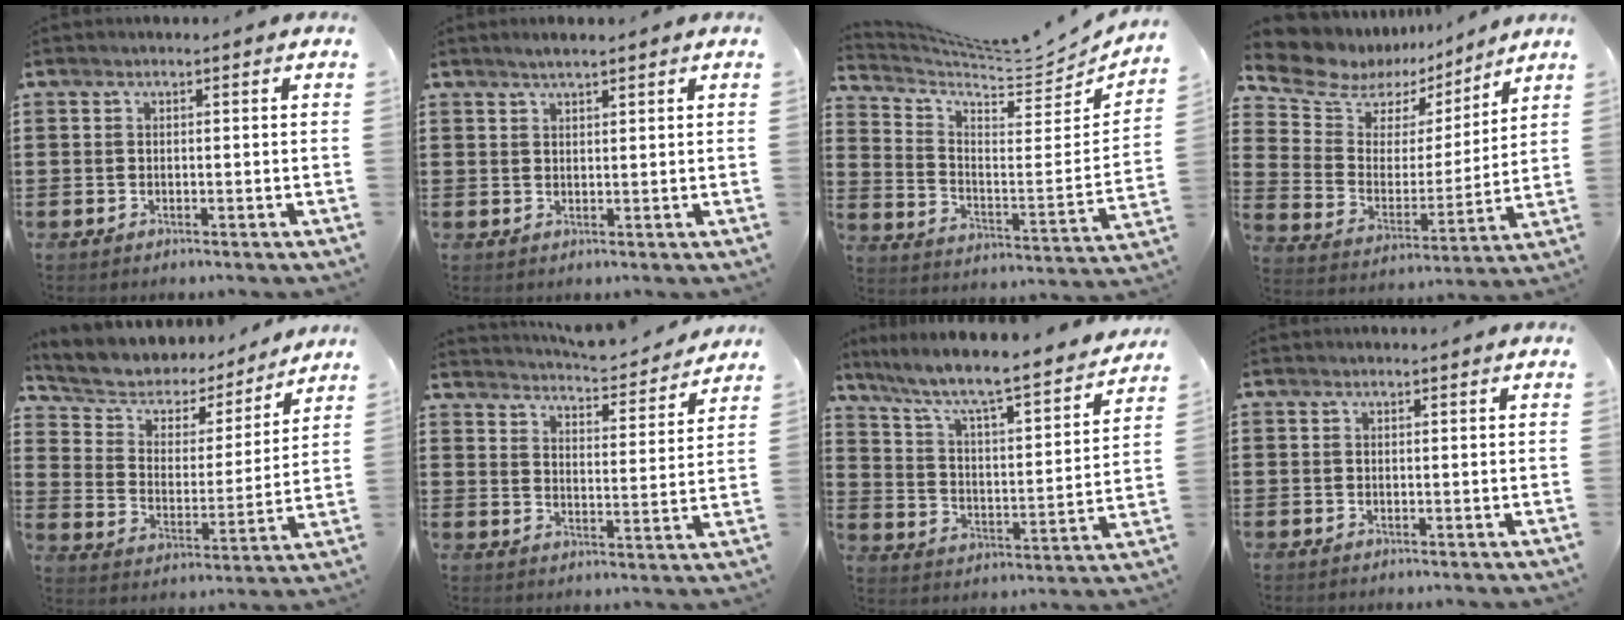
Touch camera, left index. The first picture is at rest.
{"total": 1.7, "force": [1.5, 0.2, 0.9], "torque": [-0.018, 0.004, 0.027]}
{"total": 6.0, "force": [5.6, 0.5, 1.9], "torque": [-0.068, -0.053, 0.093]}
{"total": 8.2, "force": [6.5, 4.8, 1.6], "torque": [-0.078, -0.041, 0.116]}
{"total": 4.9, "force": [3.8, 3.0, 0.8], "torque": [-0.048, -0.026, 0.058]}
{"total": 4.2, "force": [4.2, -0.3, 0.5], "torque": [-0.025, -0.040, 0.066]}
{"total": 6.3, "force": [5.3, 0.3, 3.4], "torque": [-0.090, -0.050, 0.078]}
{"total": 0.0}